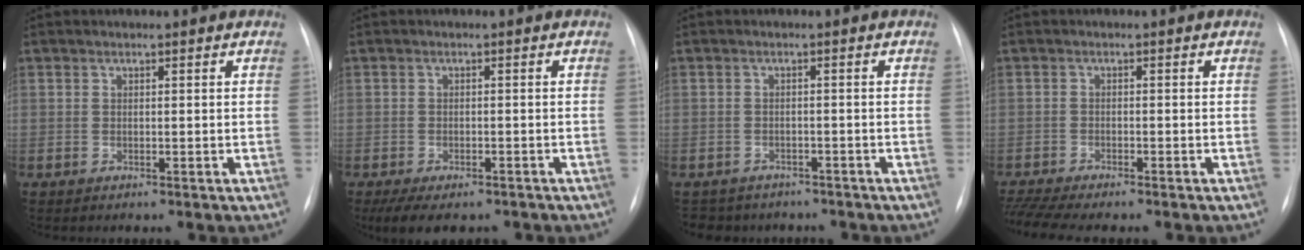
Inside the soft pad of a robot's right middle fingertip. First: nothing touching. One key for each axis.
{"total": 7.9, "fx": -6.0, "fy": 3.2, "fz": 4.0, "tx": -0.060, "ty": -0.009, "tz": -0.081}
{"total": 7.2, "fx": -6.2, "fy": 3.5, "fz": 1.0, "tx": -0.021, "ty": 0.004, "tz": -0.074}
{"total": 7.6, "fx": -6.7, "fy": 0.5, "fz": 3.6, "tx": -0.066, "ty": -0.007, "tz": -0.105}